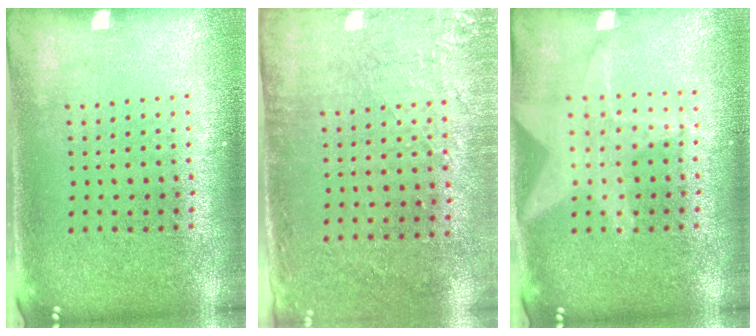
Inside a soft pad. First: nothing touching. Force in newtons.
{"total": 2.9, "press": 2.3, "slide": 1.6}
{"total": 1.6, "press": 1.5, "slide": 0.6}